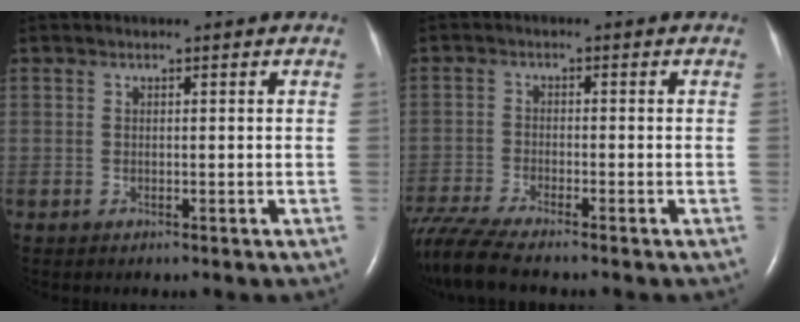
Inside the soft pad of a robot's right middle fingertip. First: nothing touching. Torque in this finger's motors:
{"motor_torque": [0.68, -0.67, 0.11, 0.10]}